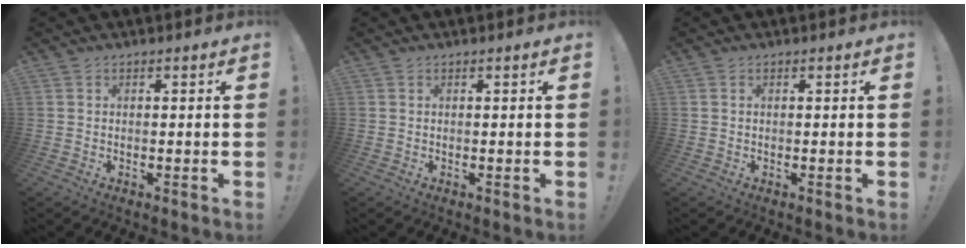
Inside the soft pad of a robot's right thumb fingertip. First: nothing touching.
{"total": 0.0}
{"total": 0.0}